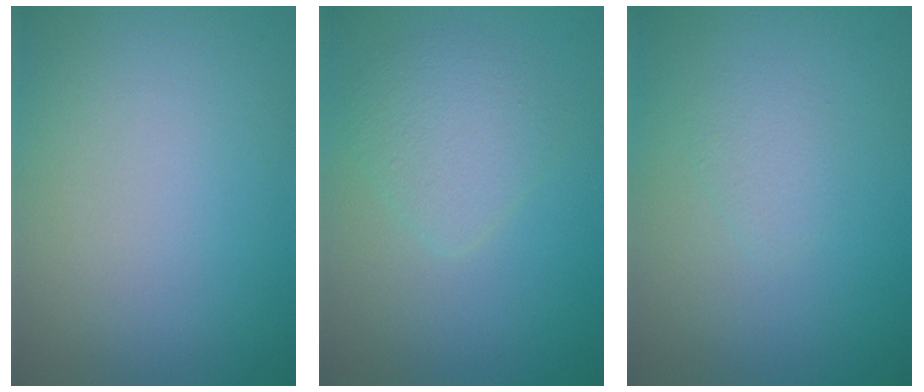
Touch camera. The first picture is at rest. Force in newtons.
{"total": 2.6, "press": 2.5, "slide": 0.1}
{"total": 1.1, "press": 1.1, "slide": 0.1}